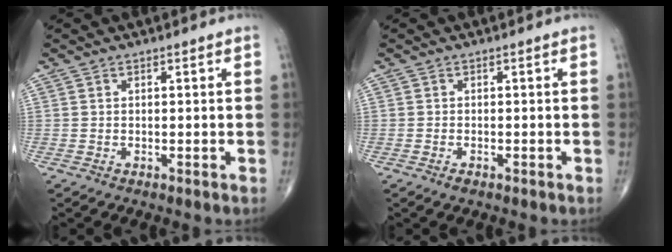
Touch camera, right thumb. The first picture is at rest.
{"total": 1.1, "force": [-0.7, 0.5, 0.6], "torque": [-0.013, 0.000, -0.012]}